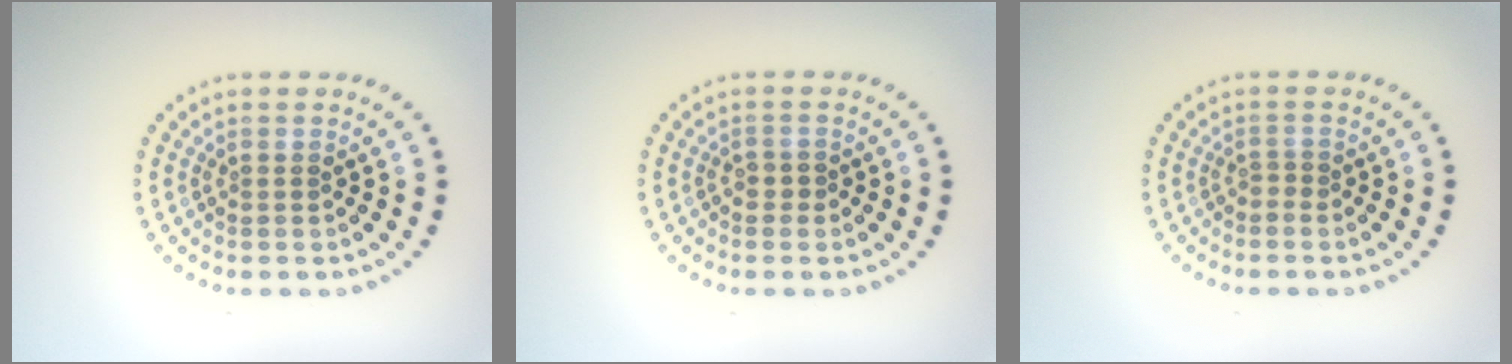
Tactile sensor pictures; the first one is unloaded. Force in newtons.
{"total": 0.6, "press": 0.5, "slide": 0.3}
{"total": 0.6, "press": 0.3, "slide": 0.5}